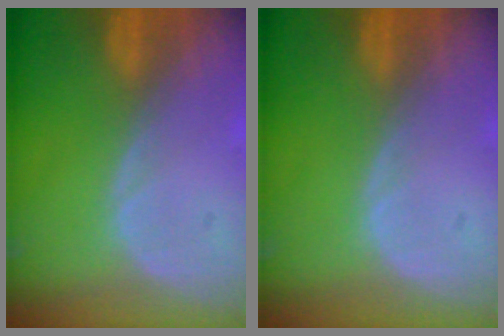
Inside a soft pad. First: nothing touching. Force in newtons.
{"total": 0.0}